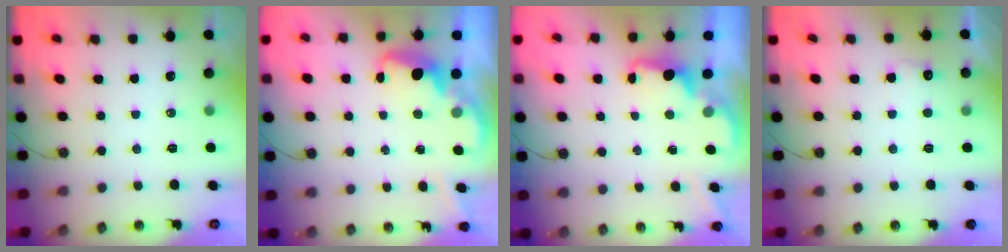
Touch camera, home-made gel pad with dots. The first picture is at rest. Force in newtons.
{"total": 2.7, "press": 2.6, "slide": 0.8}
{"total": 1.7, "press": 1.5, "slide": 0.7}
{"total": 4.4, "press": 4.2, "slide": 1.2}